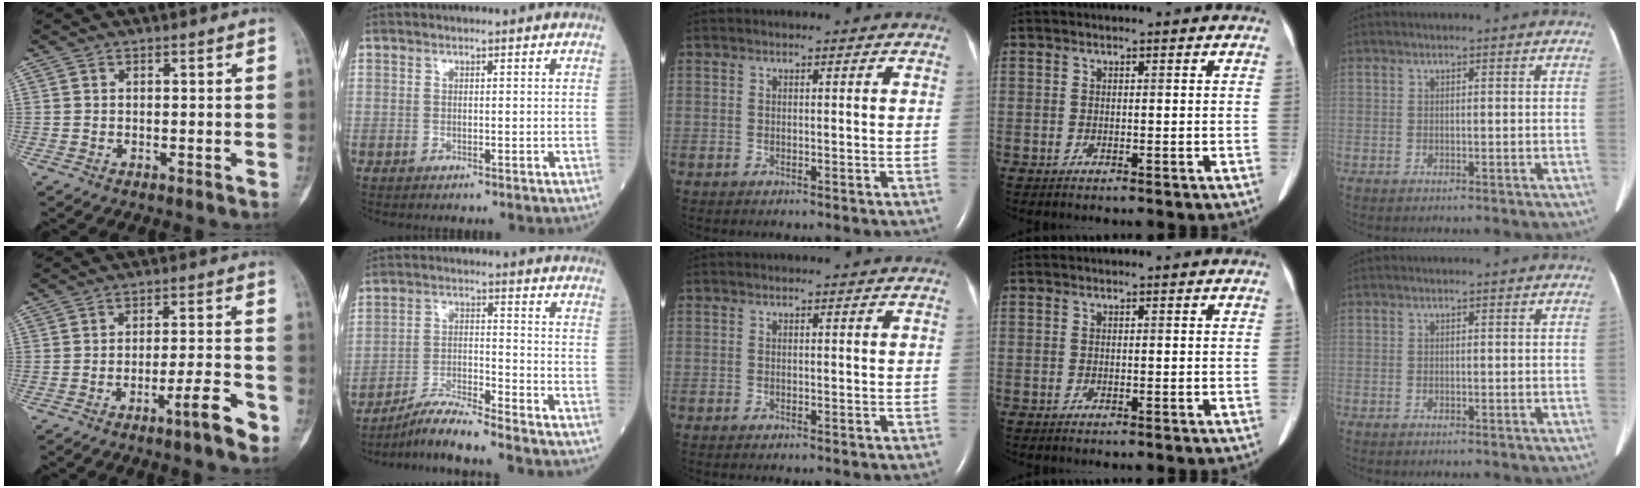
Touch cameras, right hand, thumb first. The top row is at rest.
{"thumb": {"total": 7.0, "force": [-3.9, 0.8, 5.7], "torque": [-0.089, 0.026, -0.058]}, "index": {"total": 7.7, "force": [-7.1, -0.8, 2.8], "torque": [-0.053, -0.011, -0.132]}}